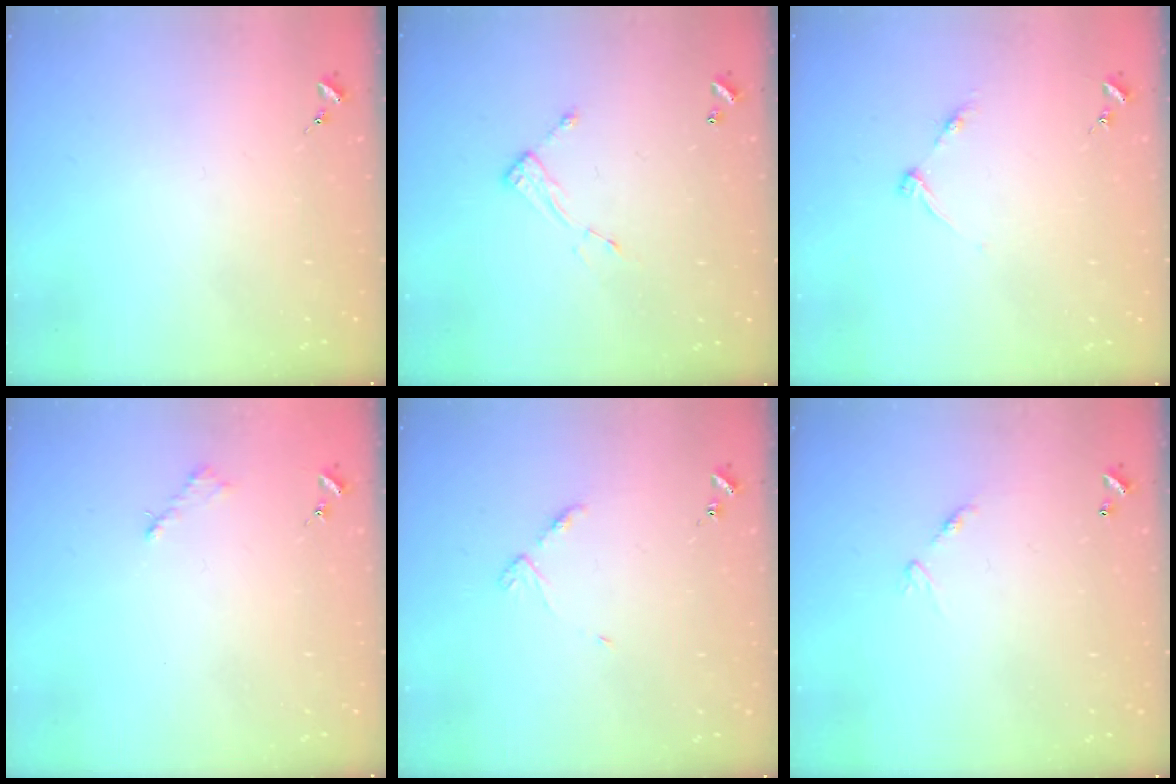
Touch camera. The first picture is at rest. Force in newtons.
{"total": 6.6, "press": 6.6, "slide": 0.2}
{"total": 4.6, "press": 4.6, "slide": 0.5}
{"total": 2.6, "press": 2.5, "slide": 0.3}
{"total": 4.4, "press": 4.3, "slide": 0.5}
{"total": 6.9, "press": 6.8, "slide": 0.6}